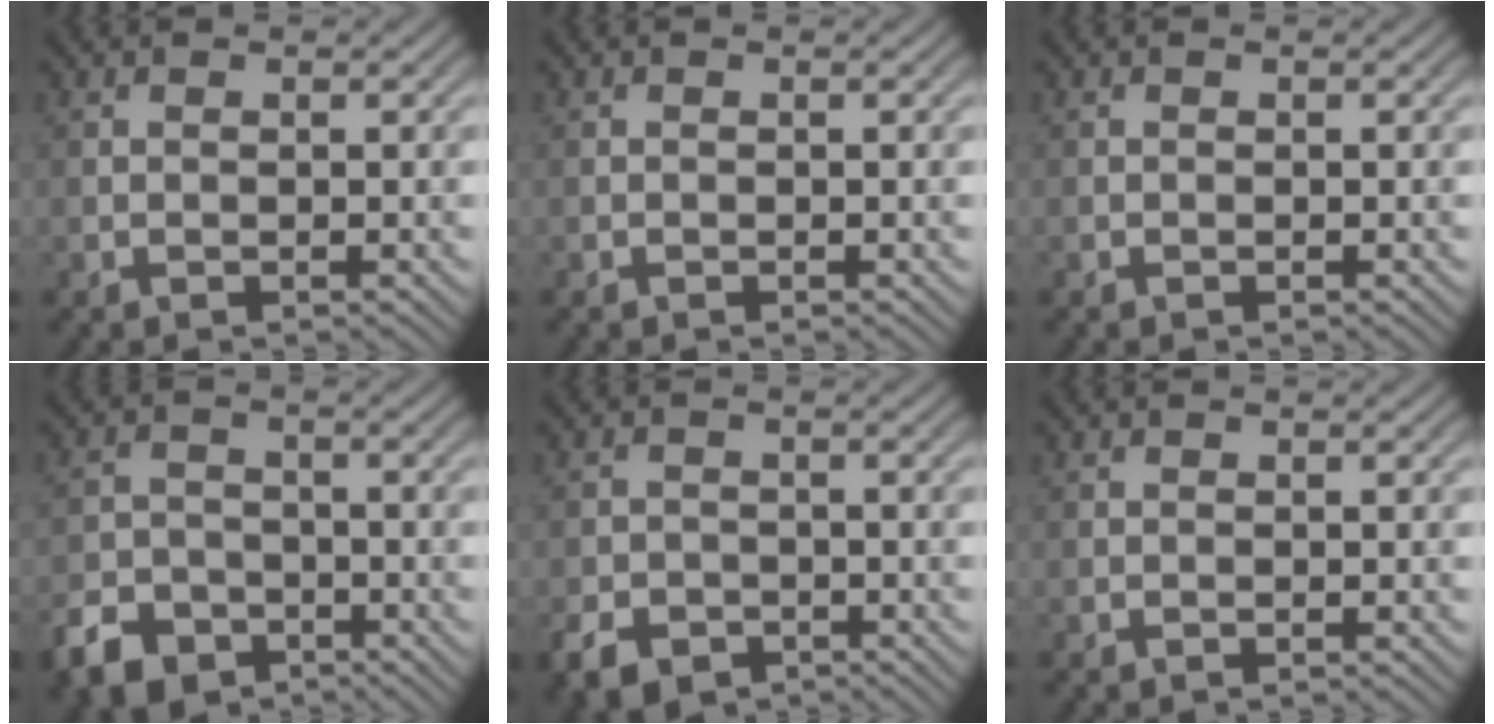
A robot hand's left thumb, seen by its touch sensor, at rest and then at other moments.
{"total": 0.0}
{"total": 0.0}
{"total": 5.5, "force": [-3.6, 3.4, 2.2], "torque": [-0.049, -0.003, -0.075]}
{"total": 4.2, "force": [-2.5, 2.8, 1.8], "torque": [-0.041, -0.010, -0.050]}
{"total": 0.0}